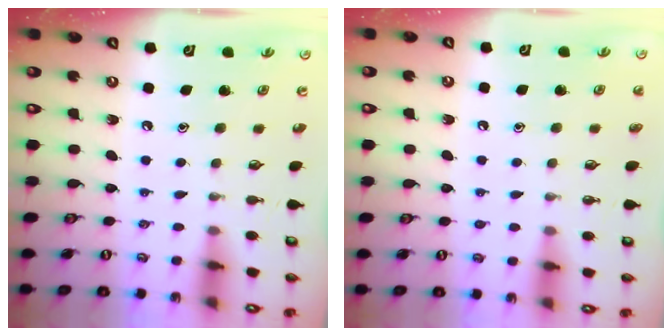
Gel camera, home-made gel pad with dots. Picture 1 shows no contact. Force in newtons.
{"total": 0.7, "press": 0.7, "slide": 0.0}